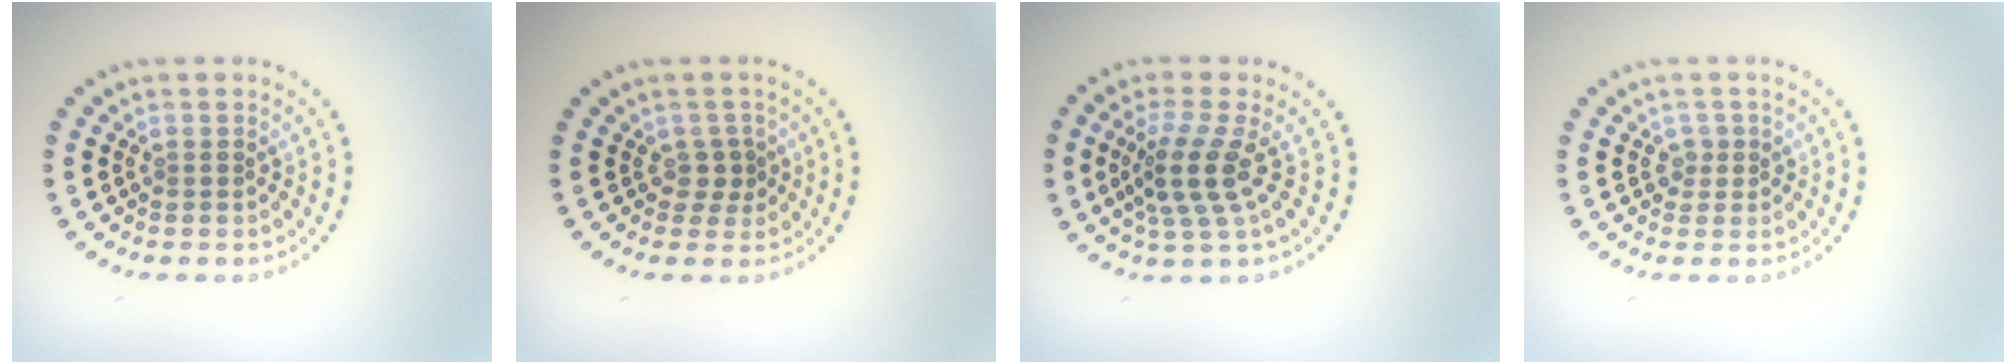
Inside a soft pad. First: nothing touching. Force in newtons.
{"total": 1.4, "press": 1.2, "slide": 0.9}
{"total": 3.7, "press": 2.8, "slide": 2.4}
{"total": 1.1, "press": 0.8, "slide": 0.8}